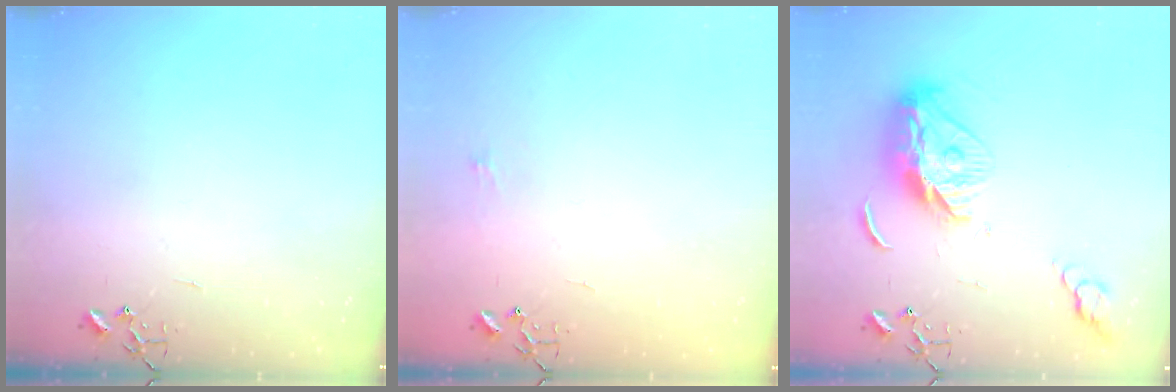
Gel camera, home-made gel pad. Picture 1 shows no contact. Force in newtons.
{"total": 5.0, "press": 5.0, "slide": 0.7}
{"total": 13.4, "press": 13.4, "slide": 1.2}